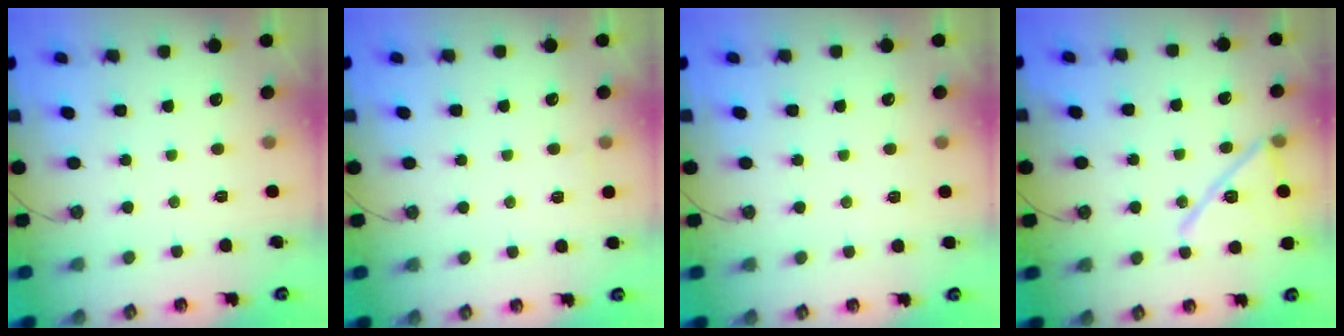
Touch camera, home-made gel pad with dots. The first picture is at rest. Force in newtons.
{"total": 2.3, "press": 2.3, "slide": 0.4}
{"total": 2.7, "press": 2.5, "slide": 0.9}
{"total": 16.4, "press": 15.6, "slide": 5.0}